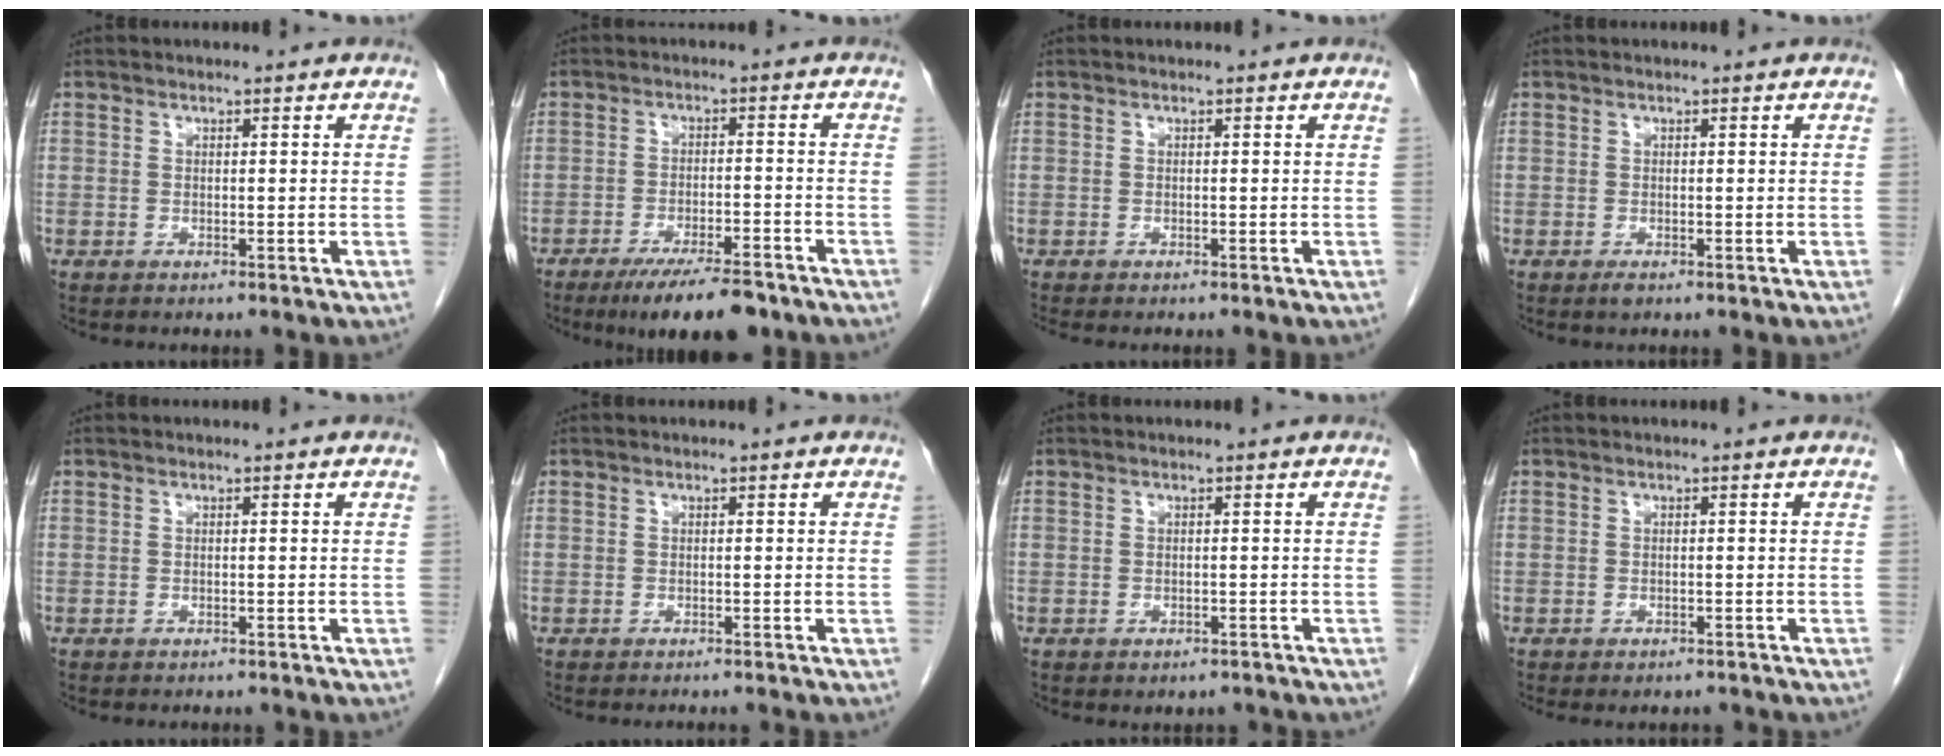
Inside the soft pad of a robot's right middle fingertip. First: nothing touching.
{"total": 9.7, "force": [-7.4, 2.0, 5.9], "torque": [-0.086, -0.015, -0.119]}
{"total": 2.4, "force": [-2.1, 0.4, 1.0], "torque": [-0.010, -0.003, -0.024]}
{"total": 0.7, "force": [-0.5, 0.2, 0.4], "torque": [-0.007, -0.001, -0.005]}
{"total": 3.0, "force": [-2.7, 0.8, 1.0], "torque": [-0.011, -0.003, -0.030]}
{"total": 3.1, "force": [-2.9, -0.1, 0.9], "torque": [-0.004, -0.005, -0.037]}
{"total": 1.9, "force": [-1.7, 1.0, 0.3], "torque": [-0.003, 0.001, -0.022]}
{"total": 3.3, "force": [-3.0, 1.2, 0.7], "torque": [-0.004, -0.001, -0.037]}